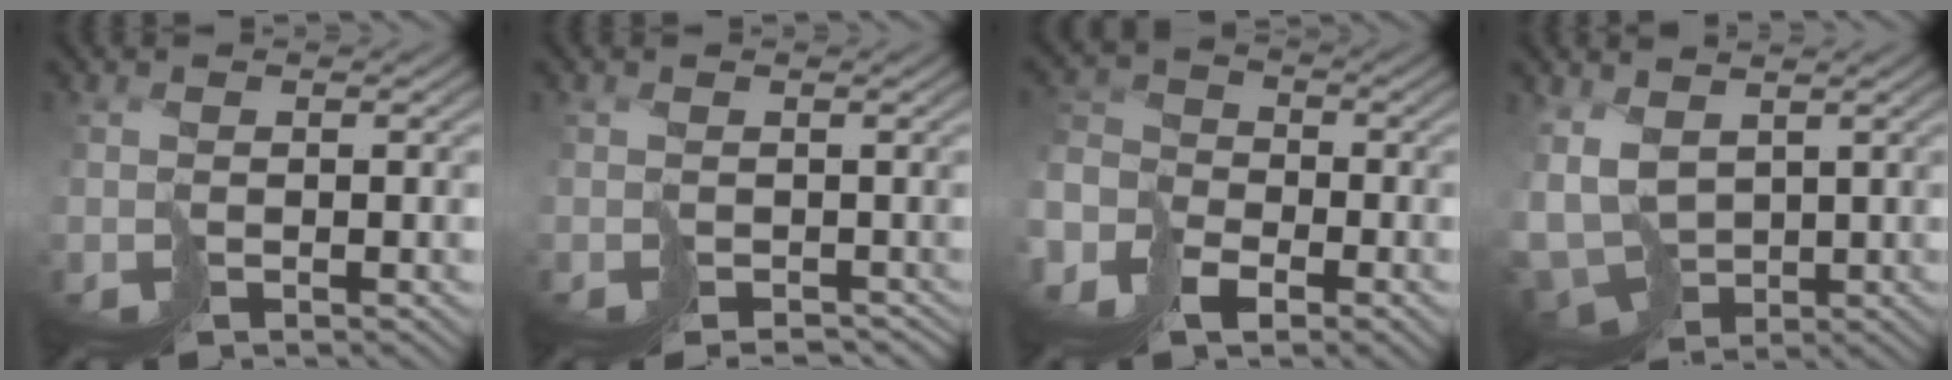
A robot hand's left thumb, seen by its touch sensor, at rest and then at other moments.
{"total": 1.9, "force": [-1.3, 1.2, 0.6], "torque": [-0.003, -0.010, -0.018]}
{"total": 8.7, "force": [-5.4, 5.3, 4.4], "torque": [-0.109, -0.032, -0.101]}
{"total": 7.7, "force": [-0.1, 5.4, 5.5], "torque": [-0.150, -0.028, 0.009]}